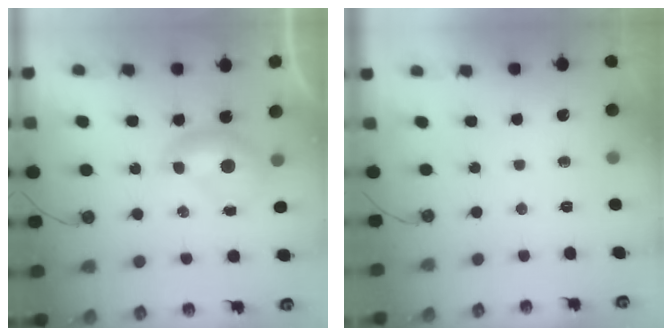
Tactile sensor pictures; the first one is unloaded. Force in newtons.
{"total": 0.0}